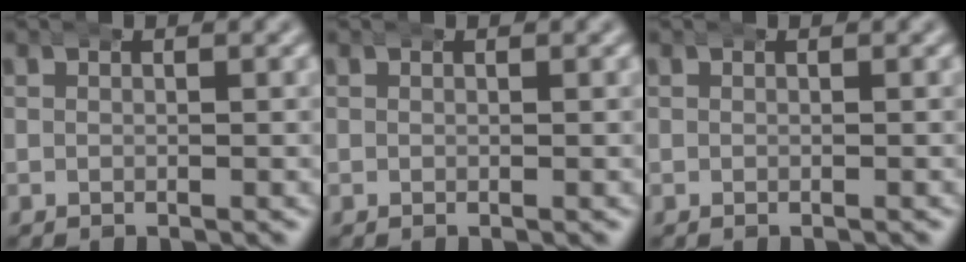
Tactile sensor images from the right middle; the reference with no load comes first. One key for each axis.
{"total": 0.0}
{"total": 0.0}